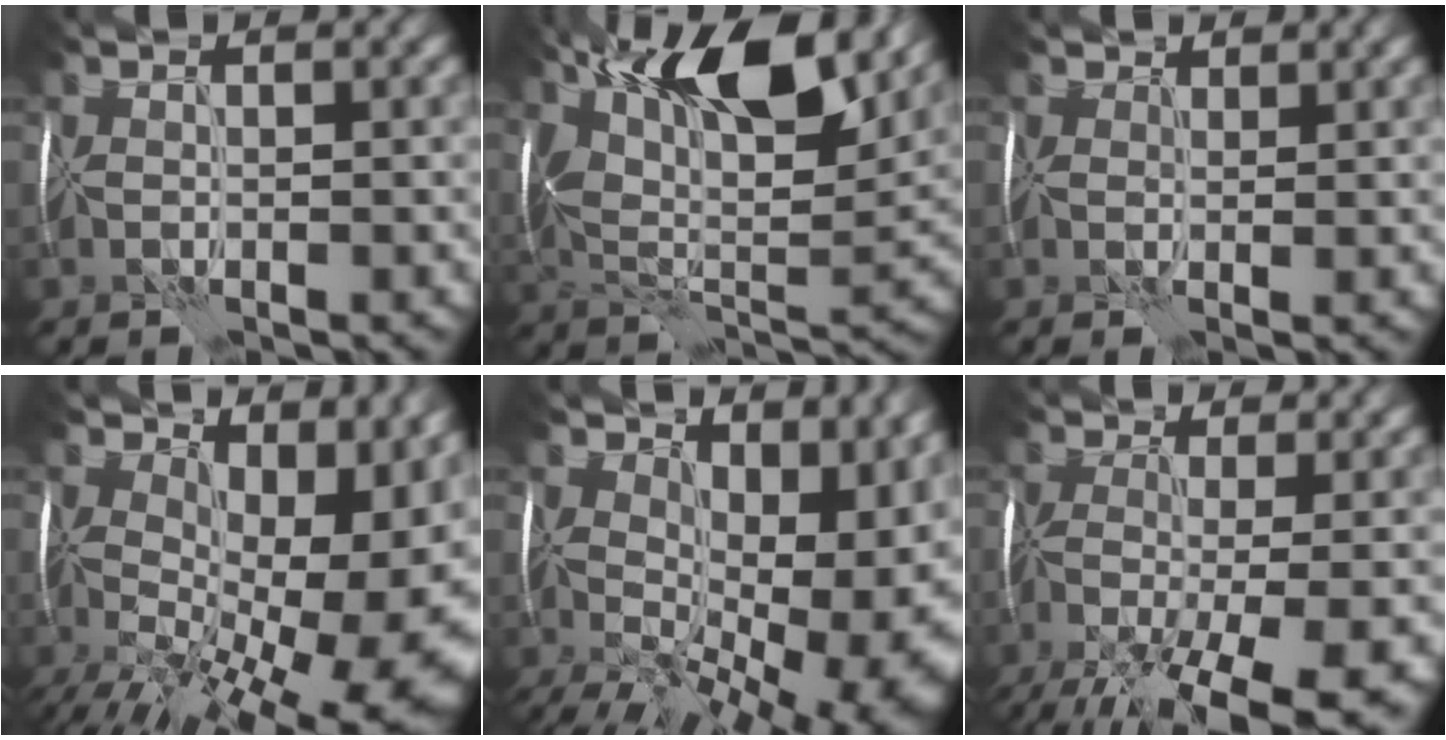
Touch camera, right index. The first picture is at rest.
{"total": 13.6, "force": [6.8, 5.6, 10.4], "torque": [-0.185, 0.015, 0.114]}
{"total": 2.5, "force": [1.7, 1.3, 1.4], "torque": [-0.028, 0.009, 0.013]}
{"total": 18.1, "force": [0.0, 10.8, 14.6], "torque": [-0.194, -0.012, 0.033]}
{"total": 16.8, "force": [1.2, 9.8, 13.5], "torque": [-0.187, -0.009, 0.046]}
{"total": 13.6, "force": [-8.4, 5.1, 9.4], "torque": [-0.174, -0.030, -0.103]}